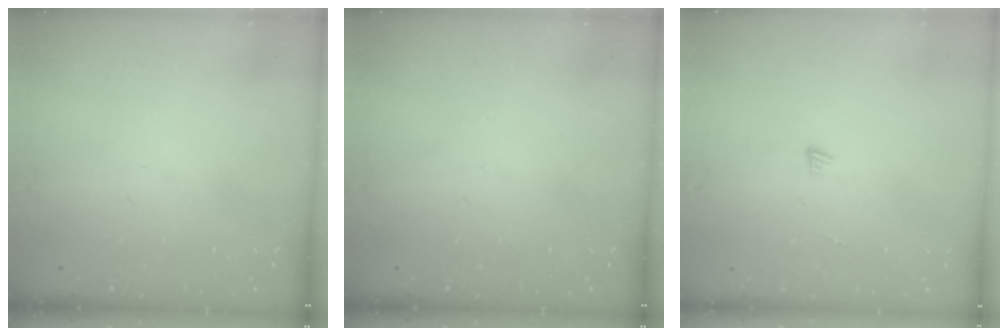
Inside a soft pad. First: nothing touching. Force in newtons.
{"total": 0.0}
{"total": 3.0, "press": 3.0, "slide": 0.3}